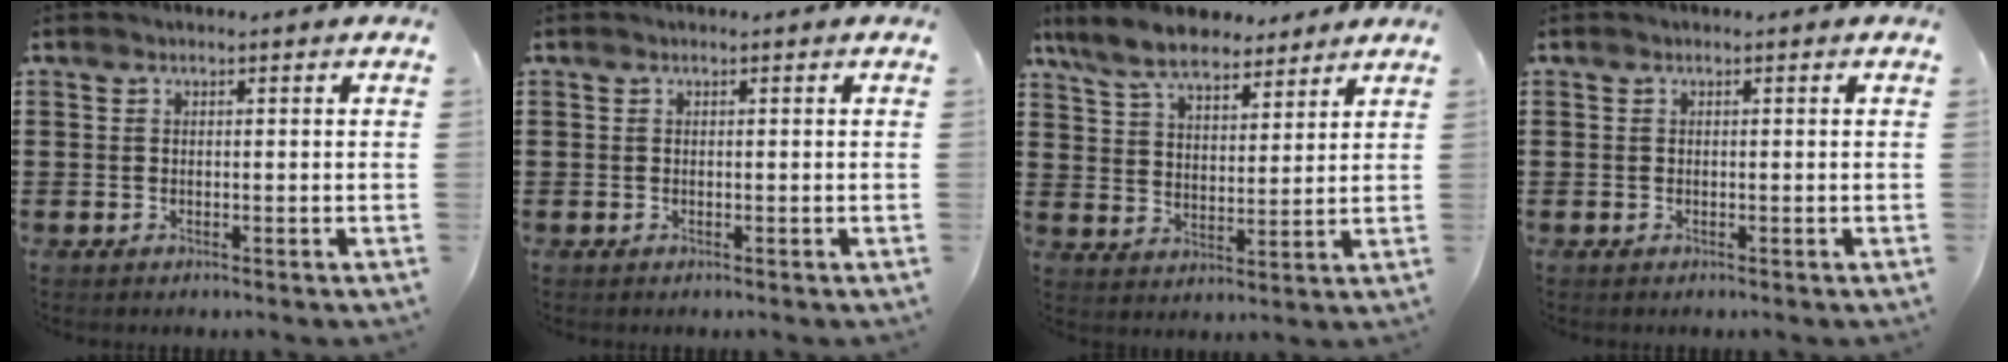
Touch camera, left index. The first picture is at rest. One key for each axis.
{"total": 0.0}
{"total": 8.9, "fx": 7.6, "fy": 2.7, "fz": 3.6, "tx": -0.099, "ty": -0.016, "tz": 0.142}
{"total": 0.0}